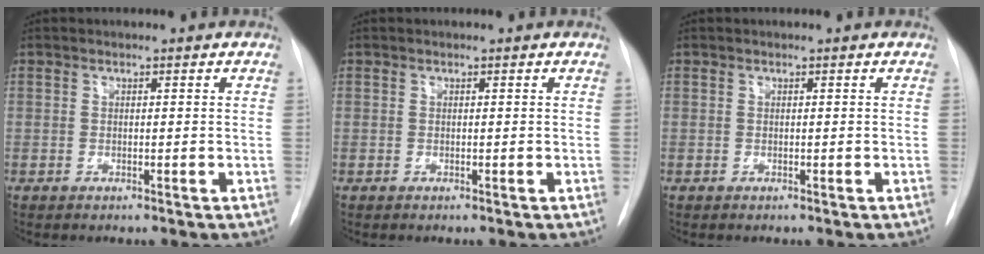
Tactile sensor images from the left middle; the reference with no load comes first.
{"total": 0.0}
{"total": 0.0}